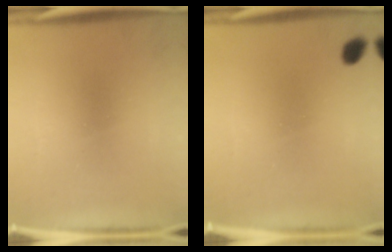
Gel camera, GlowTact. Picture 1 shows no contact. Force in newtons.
{"total": 1.8}